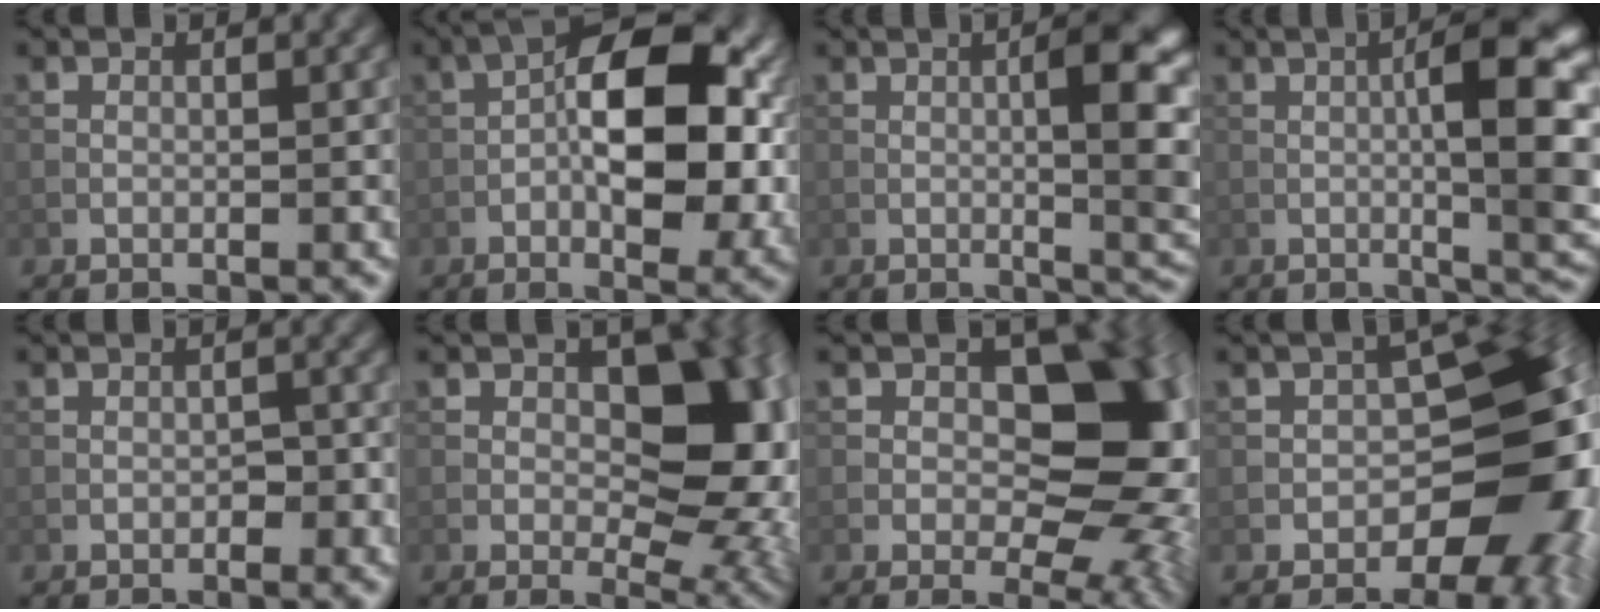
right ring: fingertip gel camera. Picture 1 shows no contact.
{"total": 10.9, "force": [-1.2, 5.0, 9.5], "torque": [-0.134, 0.010, -0.023]}
{"total": 8.7, "force": [-1.1, 3.2, 8.0], "torque": [-0.081, 0.004, -0.015]}
{"total": 9.5, "force": [-1.6, 2.3, 9.1], "torque": [-0.110, 0.003, -0.017]}
{"total": 1.0, "force": [-0.6, 0.6, 0.5], "torque": [-0.007, 0.006, -0.008]}
{"total": 13.3, "force": [0.5, 8.7, 10.1], "torque": [-0.074, 0.008, 0.011]}
{"total": 14.6, "force": [0.1, 10.1, 10.6], "torque": [-0.066, 0.016, -0.008]}
{"total": 10.5, "force": [-4.1, 7.1, 6.6], "torque": [-0.021, 0.017, -0.060]}